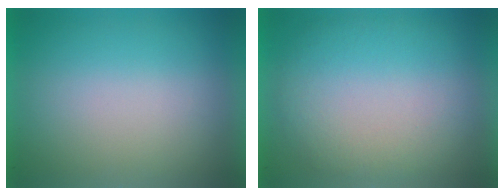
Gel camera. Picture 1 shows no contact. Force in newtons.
{"total": 2.2}